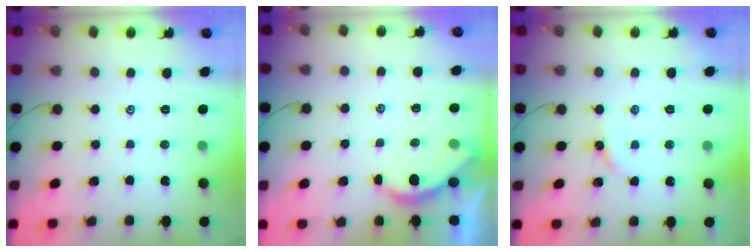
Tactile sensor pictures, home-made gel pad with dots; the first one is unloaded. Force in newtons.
{"total": 1.9, "press": 1.9, "slide": 0.1}
{"total": 2.9, "press": 2.9, "slide": 0.3}